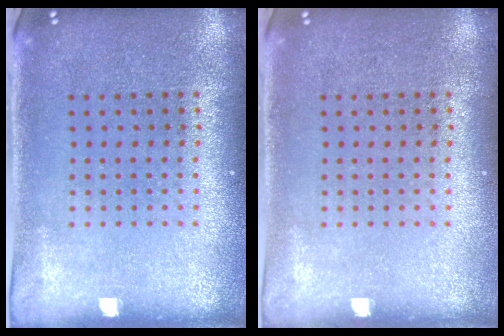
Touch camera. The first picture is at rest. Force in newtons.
{"total": 0.0}